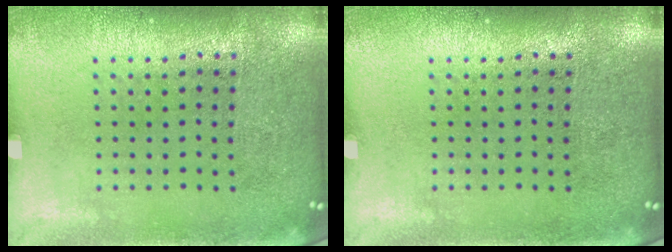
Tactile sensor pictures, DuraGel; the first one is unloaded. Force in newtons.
{"total": 0.0}